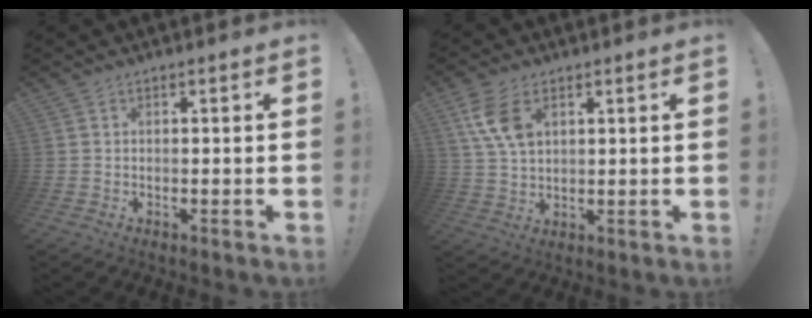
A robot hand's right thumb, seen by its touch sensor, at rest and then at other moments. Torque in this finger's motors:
{"motor_torque": [0.94, 0.97, 0.28, 0.53, 0.13]}